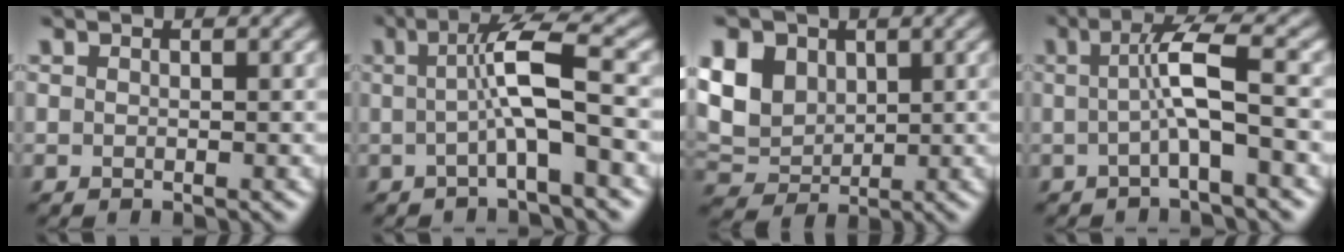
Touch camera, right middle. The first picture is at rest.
{"total": 4.8, "force": [-0.4, 0.6, 4.8], "torque": [-0.083, 0.012, -0.014]}
{"total": 7.7, "force": [2.6, 5.8, 4.3], "torque": [-0.113, 0.021, 0.044]}
{"total": 4.1, "force": [-0.4, 0.5, 4.0], "torque": [-0.072, 0.010, -0.012]}